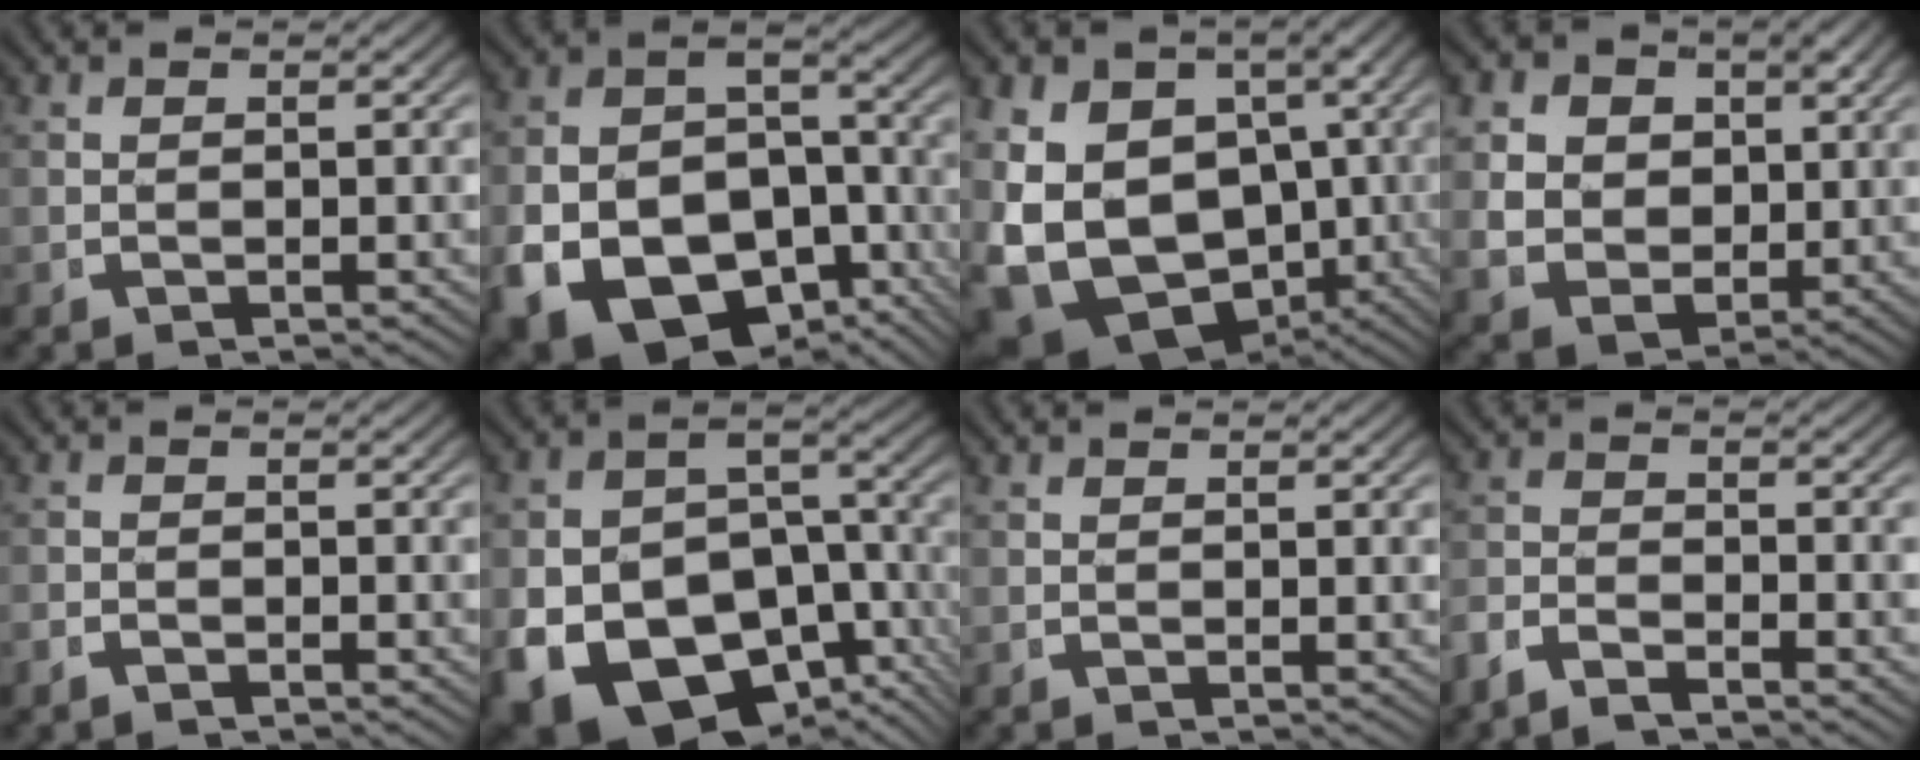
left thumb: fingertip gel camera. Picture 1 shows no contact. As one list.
[{"total": 17.8, "force": [-6.9, 12.4, 10.8], "torque": [-0.230, -0.083, -0.072]}, {"total": 18.1, "force": [-3.7, 13.6, 11.4], "torque": [-0.259, -0.099, -0.018]}, {"total": 10.0, "force": [0.7, 8.1, 5.8], "torque": [-0.139, -0.047, 0.028]}, {"total": 1.0, "force": [-1.0, 0.3, 0.1], "torque": [-0.003, -0.002, -0.020]}, {"total": 16.4, "force": [-5.6, 11.9, 9.8], "torque": [-0.206, -0.064, -0.061]}, {"total": 0.0}, {"total": 2.5, "force": [-2.1, 0.9, 0.9], "torque": [-0.018, -0.002, -0.045]}]